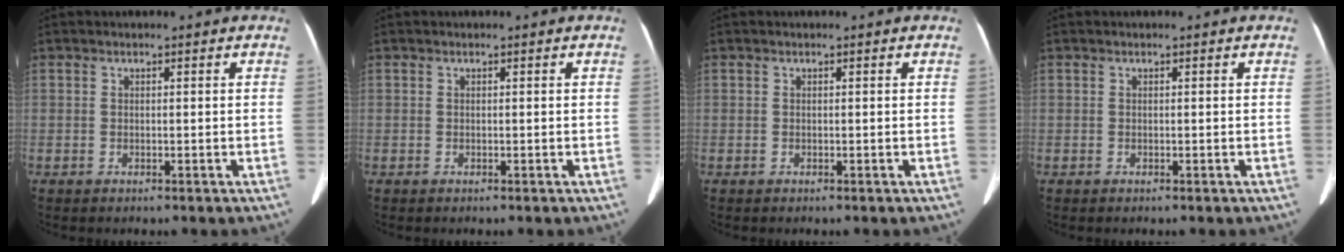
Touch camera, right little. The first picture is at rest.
{"total": 0.0}
{"total": 0.0}
{"total": 0.0}